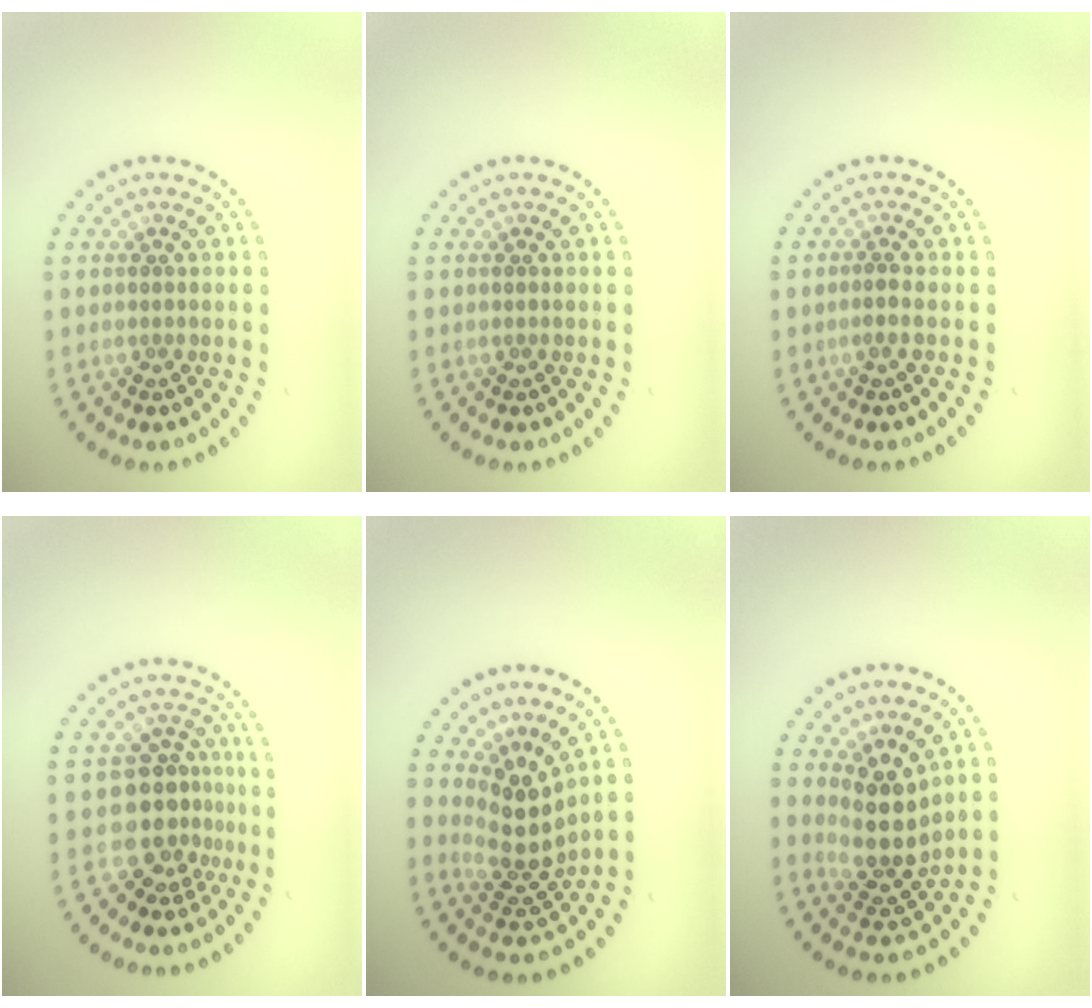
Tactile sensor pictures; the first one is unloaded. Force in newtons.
{"total": 0.0}
{"total": 1.0, "press": 0.6, "slide": 0.8}
{"total": 4.1, "press": 3.1, "slide": 2.6}
{"total": 3.7, "press": 2.8, "slide": 2.3}
{"total": 4.1, "press": 3.4, "slide": 2.4}